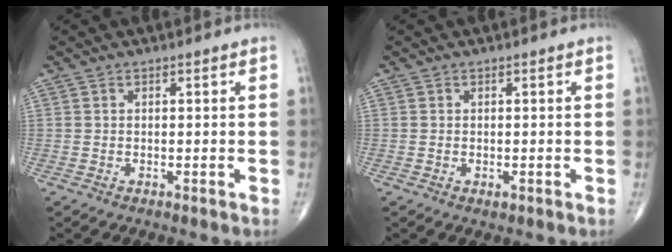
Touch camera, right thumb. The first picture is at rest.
{"total": 0.8, "force": [-0.2, 0.5, 0.6], "torque": [-0.009, -0.001, -0.002]}